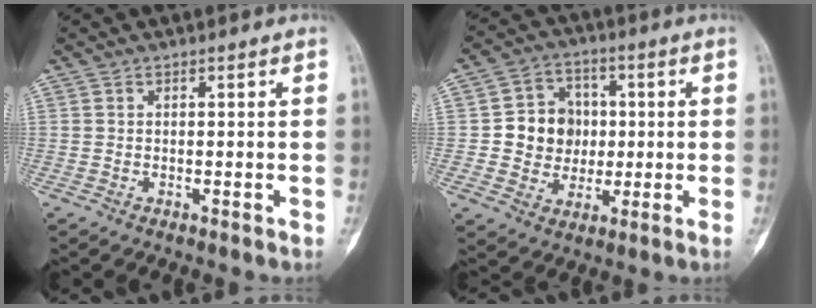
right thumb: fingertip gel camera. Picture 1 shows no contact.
{"total": 10.1, "force": [0.2, 9.1, 4.4], "torque": [-0.026, 0.012, 0.002]}